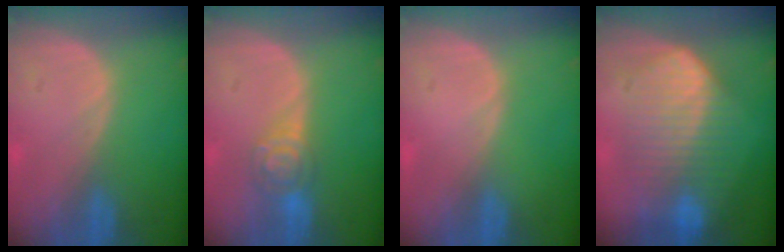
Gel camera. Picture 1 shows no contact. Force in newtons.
{"total": 4.6, "press": 4.5, "slide": 0.8}
{"total": 0.0}
{"total": 10.0, "press": 10.0, "slide": 0.6}